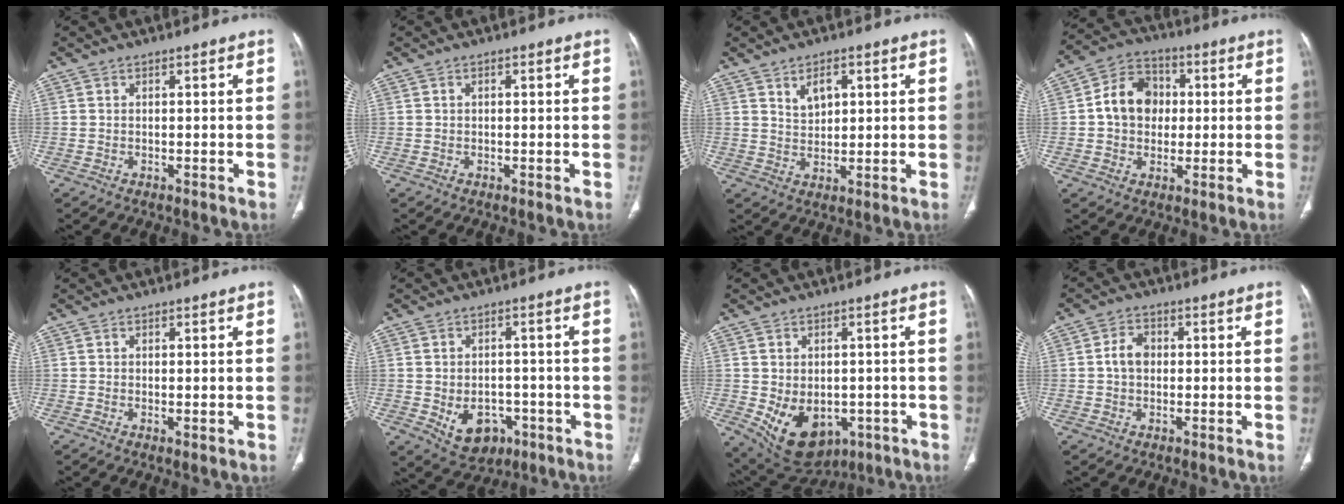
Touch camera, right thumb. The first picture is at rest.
{"total": 0.6, "force": [0.2, 0.4, 0.5], "torque": [-0.007, 0.005, 0.001]}
{"total": 4.9, "force": [2.3, 2.8, 3.3], "torque": [-0.044, -0.015, 0.042]}
{"total": 10.7, "force": [0.8, 8.7, 6.1], "torque": [-0.075, 0.017, 0.003]}
{"total": 0.8, "force": [0.0, 0.3, 0.7], "torque": [-0.014, -0.006, 0.002]}
{"total": 8.4, "force": [-2.9, 6.4, 4.8], "torque": [-0.051, 0.015, -0.028]}
{"total": 12.5, "force": [-3.6, 9.0, 7.8], "torque": [-0.107, -0.002, -0.029]}
{"total": 4.2, "force": [0.2, 3.2, 2.7], "torque": [-0.044, 0.011, -0.003]}